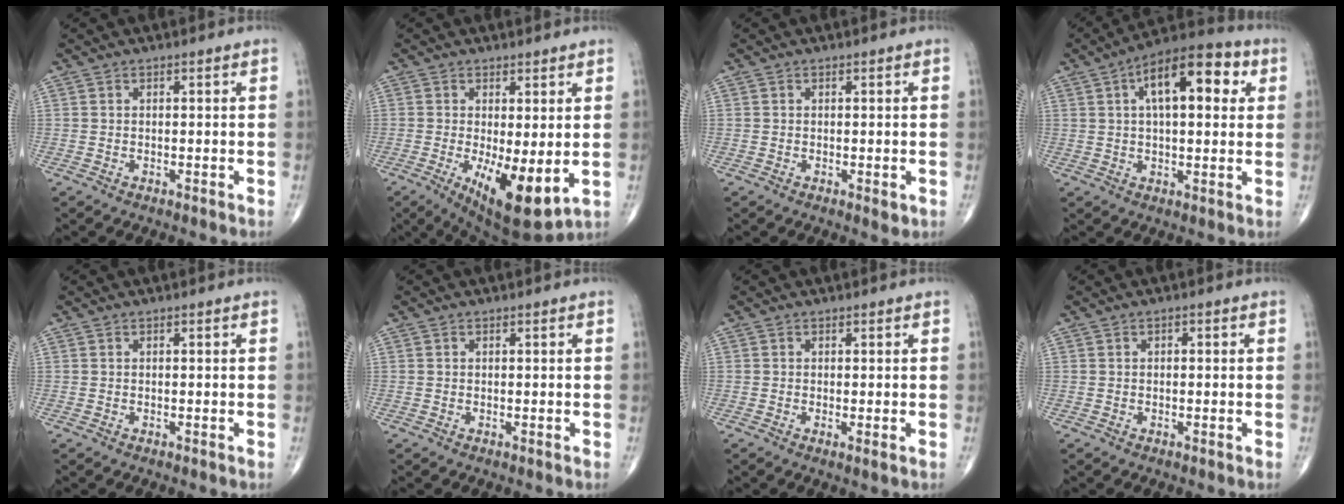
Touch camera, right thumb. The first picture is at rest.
{"total": 11.1, "force": [-1.9, 3.8, 10.3], "torque": [-0.161, -0.028, -0.017]}
{"total": 1.5, "force": [-0.3, 0.6, 1.3], "torque": [-0.015, -0.003, -0.003]}
{"total": 15.4, "force": [4.7, 6.9, 13.0], "torque": [-0.172, 0.022, 0.064]}
{"total": 0.0}
{"total": 0.0}
{"total": 1.1, "force": [-0.1, 0.1, 1.0], "torque": [-0.024, -0.006, -0.004]}
{"total": 0.7, "force": [0.1, 0.4, 0.5], "torque": [-0.005, 0.001, 0.000]}